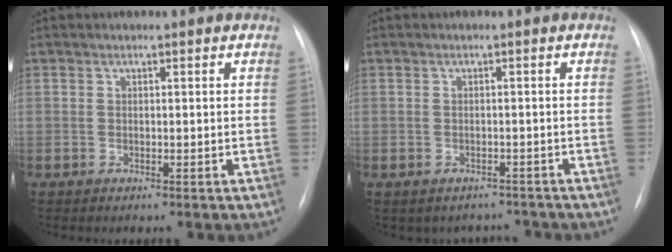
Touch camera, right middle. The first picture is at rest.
{"total": 4.2, "force": [-3.6, 2.2, -0.3], "torque": [0.013, 0.023, -0.042]}